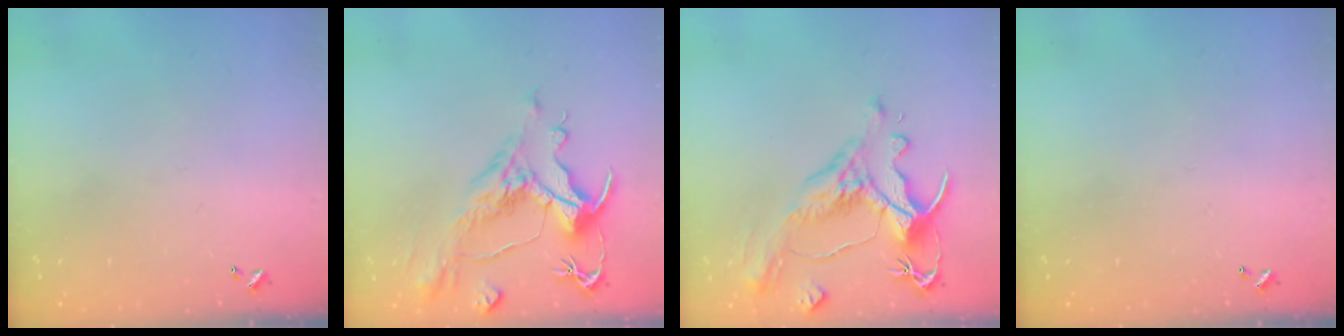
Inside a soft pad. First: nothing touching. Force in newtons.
{"total": 2.6, "press": 2.1, "slide": 1.6}
{"total": 1.7, "press": 0.9, "slide": 1.5}
{"total": 0.0}